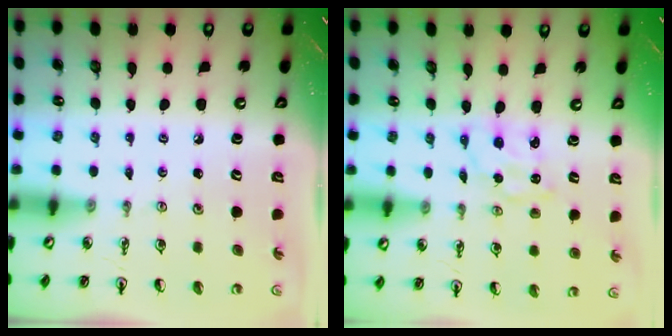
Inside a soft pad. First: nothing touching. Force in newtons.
{"total": 1.7, "press": 1.7, "slide": 0.3}